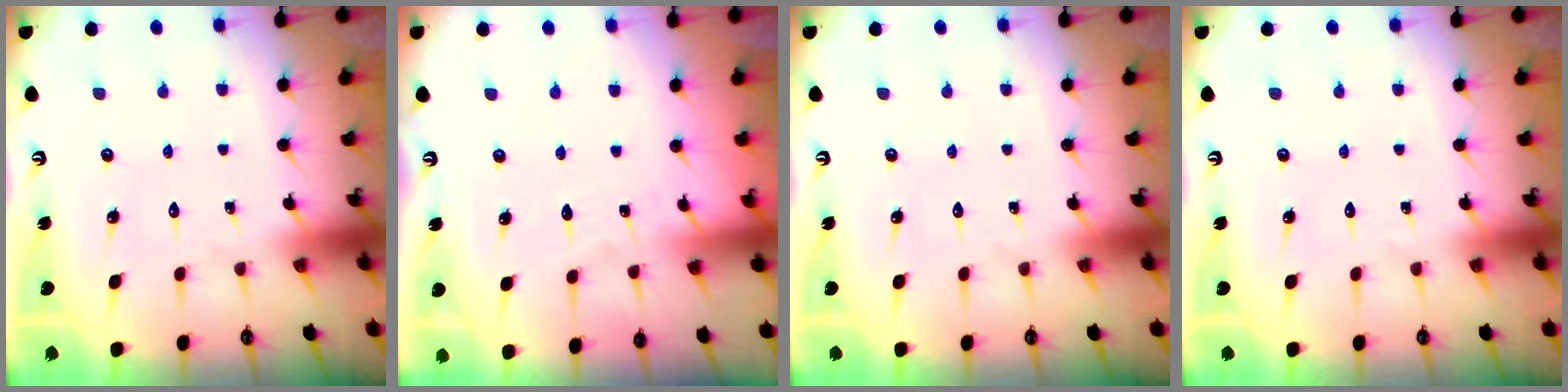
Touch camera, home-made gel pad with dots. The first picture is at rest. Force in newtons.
{"total": 2.6, "press": 2.6, "slide": 0.3}
{"total": 0.0}
{"total": 0.0}